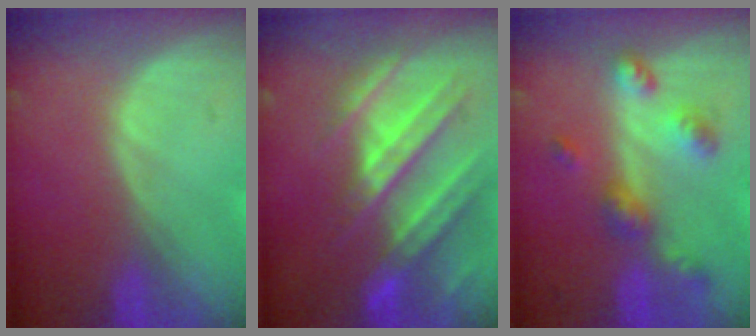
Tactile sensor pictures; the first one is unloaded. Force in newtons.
{"total": 10.5, "press": 9.6, "slide": 4.2}
{"total": 6.3, "press": 5.6, "slide": 3.0}